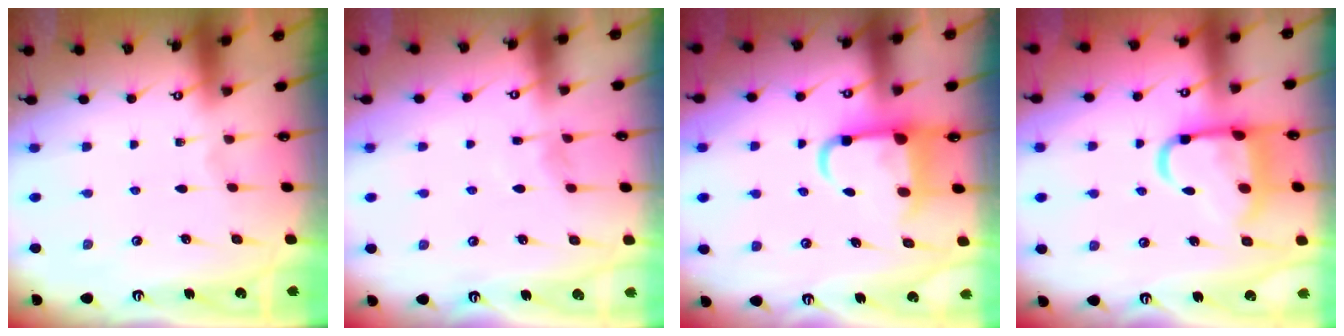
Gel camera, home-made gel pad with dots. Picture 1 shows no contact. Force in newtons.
{"total": 5.1, "press": 5.0, "slide": 0.5}
{"total": 7.3, "press": 7.0, "slide": 2.1}
{"total": 13.2, "press": 13.1, "slide": 1.5}